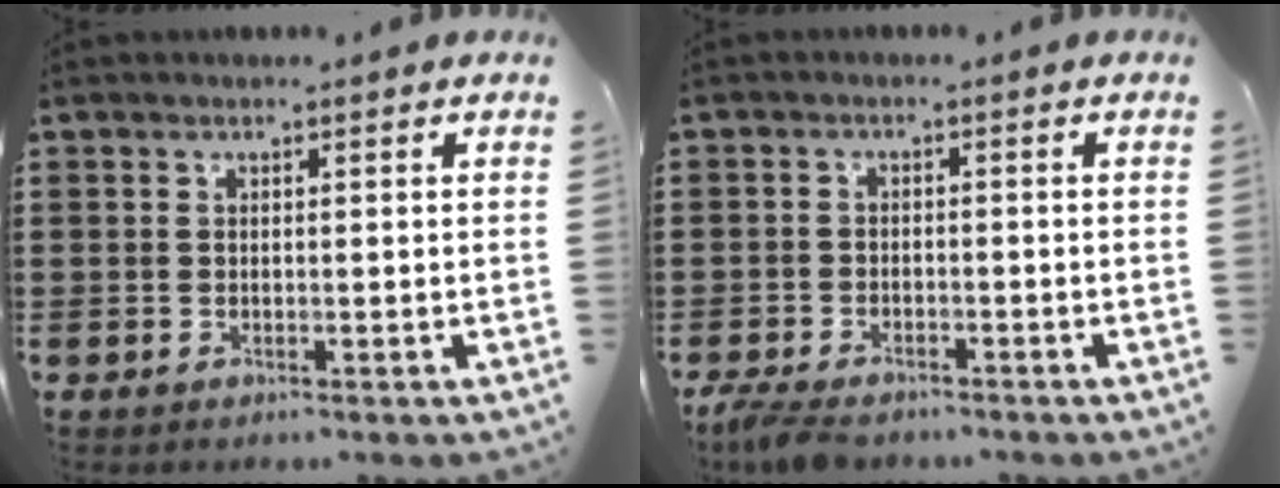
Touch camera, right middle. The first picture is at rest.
{"total": 3.4, "force": [-3.1, 0.9, 1.0], "torque": [-0.033, -0.002, -0.066]}